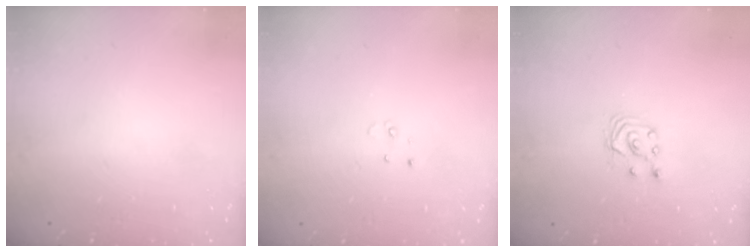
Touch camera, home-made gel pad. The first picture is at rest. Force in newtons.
{"total": 2.3, "press": 2.3, "slide": 0.2}
{"total": 3.9, "press": 3.9, "slide": 0.4}